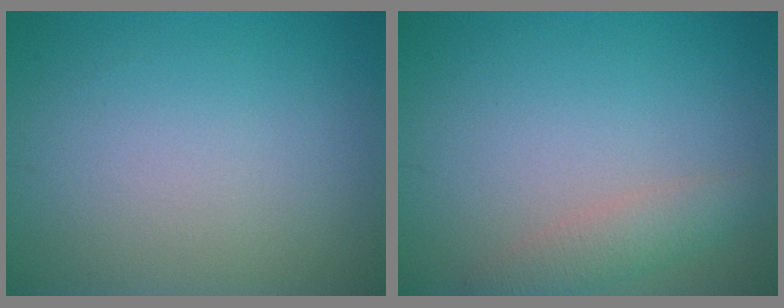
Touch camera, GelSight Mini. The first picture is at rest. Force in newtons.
{"total": 2.4, "press": 2.4, "slide": 0.2}